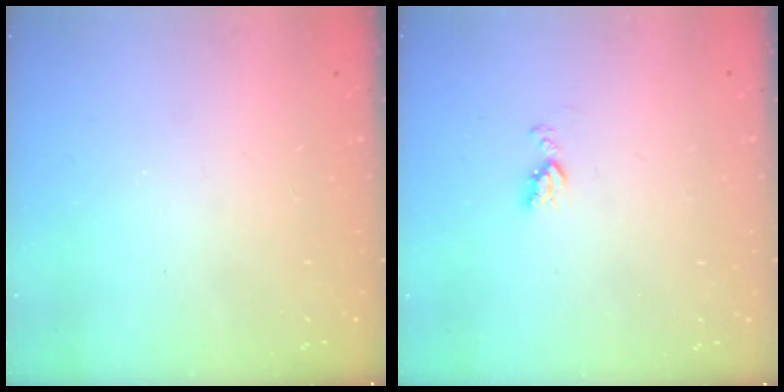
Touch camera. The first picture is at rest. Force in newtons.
{"total": 4.5, "press": 4.5, "slide": 0.6}